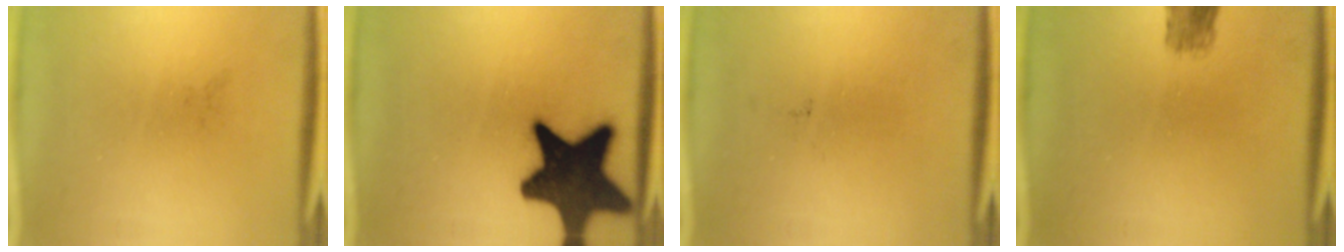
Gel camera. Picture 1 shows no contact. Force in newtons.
{"total": 18.6}
{"total": 0.0}
{"total": 2.9}